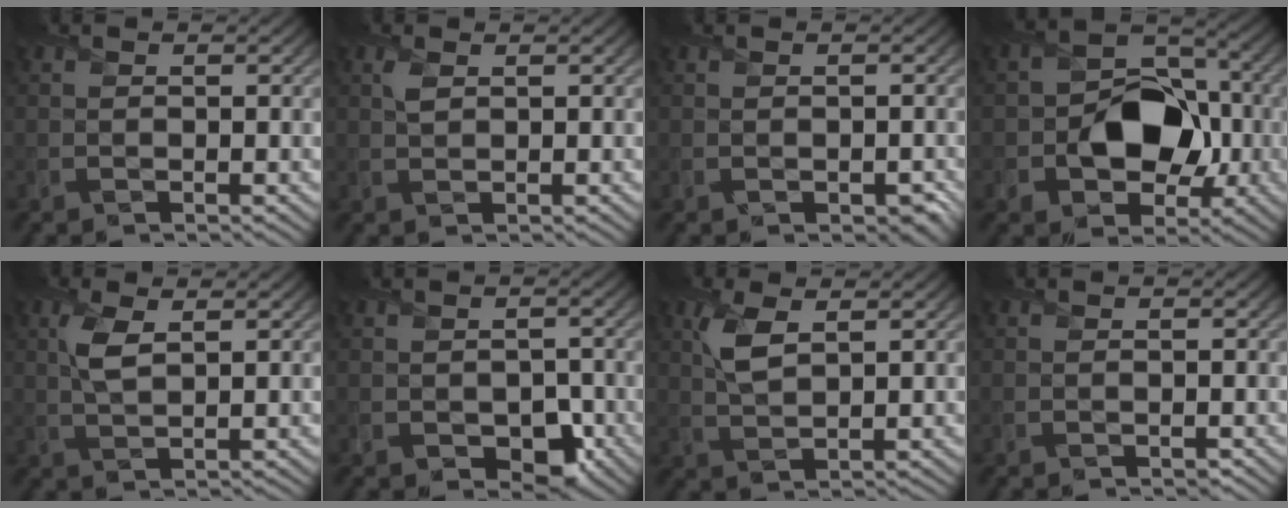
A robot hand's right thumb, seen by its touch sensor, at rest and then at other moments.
{"total": 1.3, "force": [0.6, 0.7, 0.9], "torque": [-0.025, -0.001, 0.015]}
{"total": 1.6, "force": [-0.6, 1.1, 0.9], "torque": [-0.013, -0.013, -0.003]}
{"total": 10.9, "force": [-2.0, 8.1, 7.0], "torque": [-0.102, 0.002, -0.048]}
{"total": 3.7, "force": [1.3, 1.5, 3.1], "torque": [-0.076, 0.002, 0.029]}
{"total": 4.4, "force": [-1.5, 3.1, 2.7], "torque": [-0.040, -0.018, -0.020]}
{"total": 4.4, "force": [1.9, 1.9, 3.5], "torque": [-0.088, 0.002, 0.039]}
{"total": 0.6, "force": [-0.4, 0.4, 0.3], "torque": [-0.005, -0.002, -0.006]}